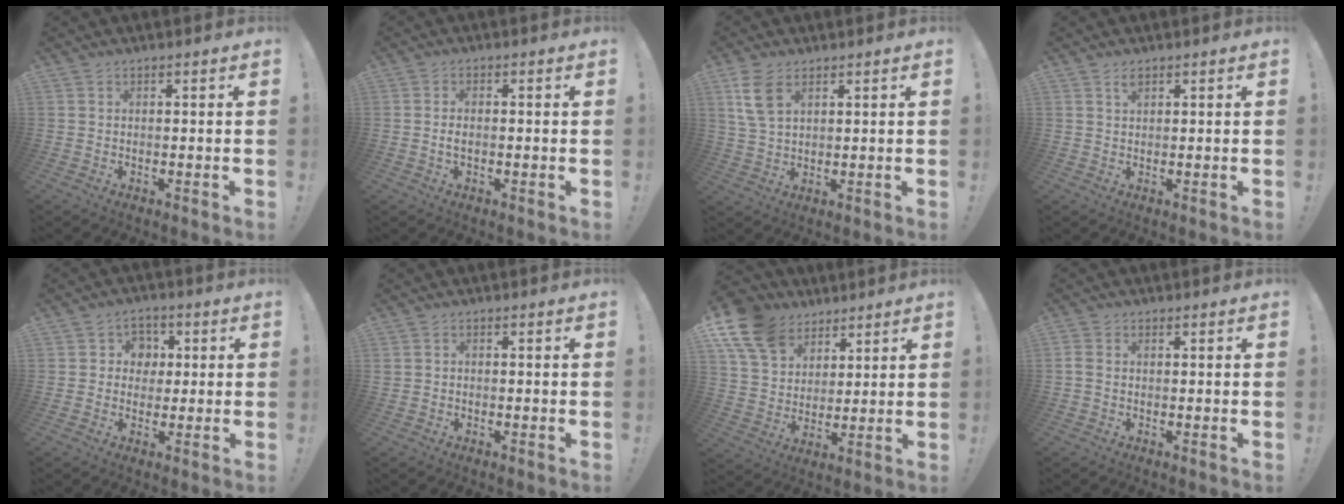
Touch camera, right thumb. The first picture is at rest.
{"total": 2.0, "force": [-0.5, 1.0, 1.7], "torque": [-0.029, 0.004, -0.010]}
{"total": 8.0, "force": [3.9, 4.3, 5.5], "torque": [-0.101, -0.009, 0.076]}
{"total": 1.5, "force": [1.1, 0.6, 0.8], "torque": [-0.007, -0.005, 0.018]}
{"total": 6.0, "force": [0.4, 5.8, 1.5], "torque": [-0.017, 0.004, 0.008]}
{"total": 1.2, "force": [-0.4, 1.0, 0.5], "torque": [-0.013, 0.005, -0.007]}
{"total": 14.5, "force": [8.8, 9.9, 5.8], "torque": [-0.111, -0.046, 0.175]}
{"total": 1.6, "force": [0.6, 1.1, 1.0], "torque": [-0.027, 0.007, 0.013]}